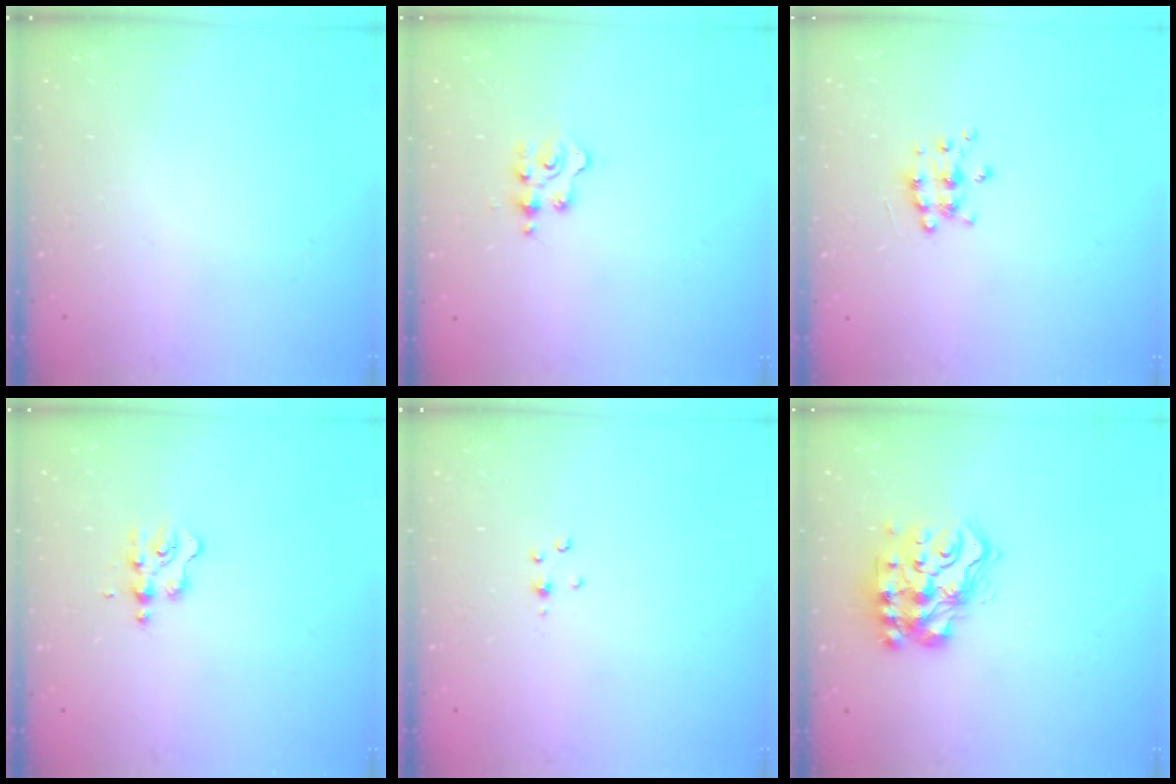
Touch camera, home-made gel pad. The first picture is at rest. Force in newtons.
{"total": 2.3, "press": 2.3, "slide": 0.3}
{"total": 6.5, "press": 6.4, "slide": 0.8}
{"total": 2.4, "press": 2.4, "slide": 0.3}
{"total": 2.0, "press": 2.0, "slide": 0.3}
{"total": 15.4, "press": 15.3, "slide": 1.8}